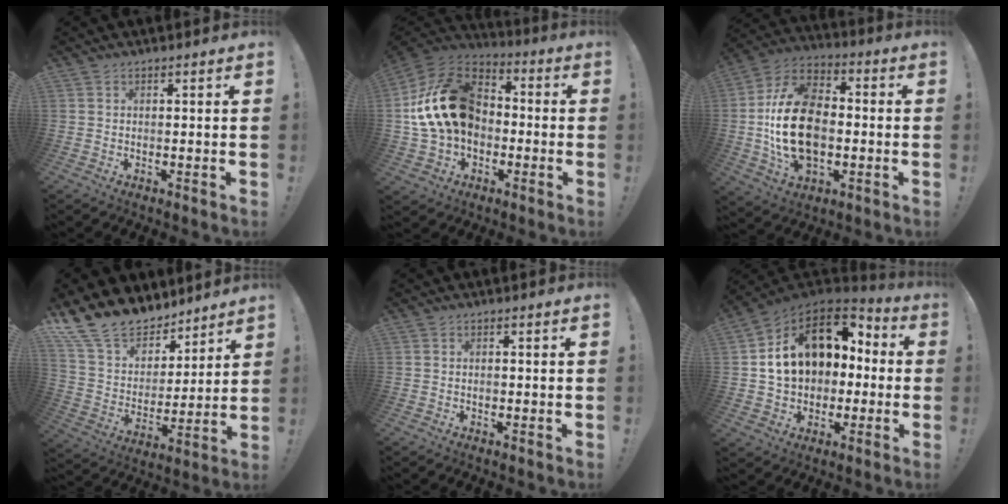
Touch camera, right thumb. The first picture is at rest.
{"total": 21.5, "force": [1.7, 15.5, 14.7], "torque": [-0.259, 0.014, 0.043]}
{"total": 23.0, "force": [-1.8, 15.4, 17.0], "torque": [-0.305, 0.024, -0.020]}
{"total": 16.7, "force": [13.3, 8.8, 4.8], "torque": [-0.103, -0.095, 0.260]}
{"total": 0.7, "force": [-0.3, 0.6, 0.3], "torque": [0.003, -0.001, -0.007]}
{"total": 17.3, "force": [4.9, 12.7, 10.8], "torque": [-0.157, -0.008, 0.098]}